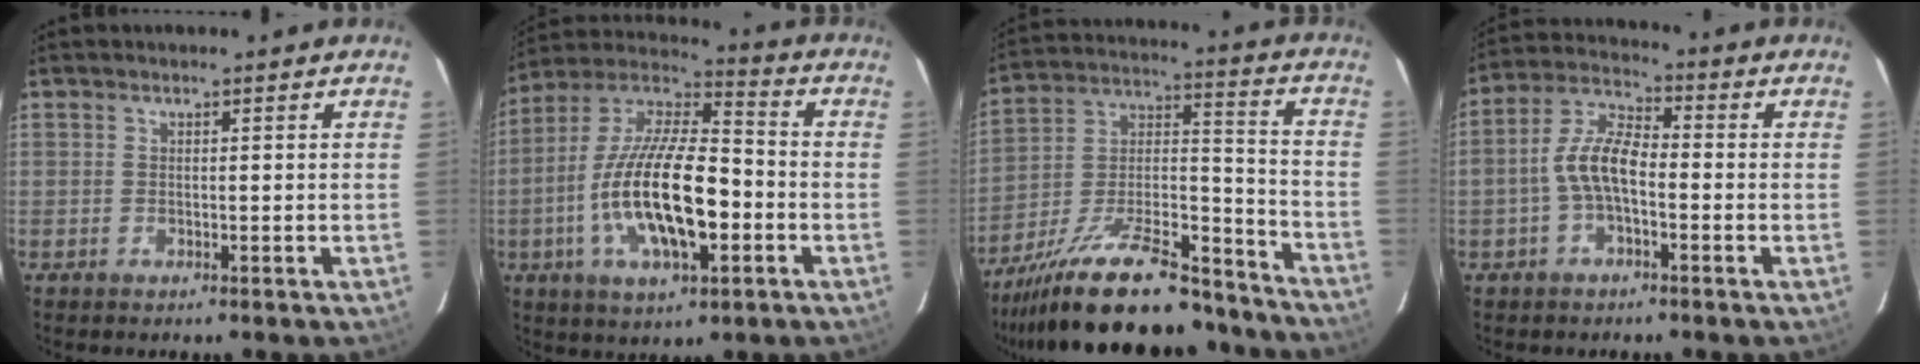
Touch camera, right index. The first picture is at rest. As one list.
[{"total": 20.2, "force": [-5.0, 7.4, 18.1], "torque": [-0.354, -0.007, -0.091]}, {"total": 27.6, "force": [-21.8, 8.5, 14.6], "torque": [-0.261, 0.002, -0.321]}, {"total": 7.7, "force": [-2.0, 3.5, 6.6], "torque": [-0.141, 0.019, -0.040]}]